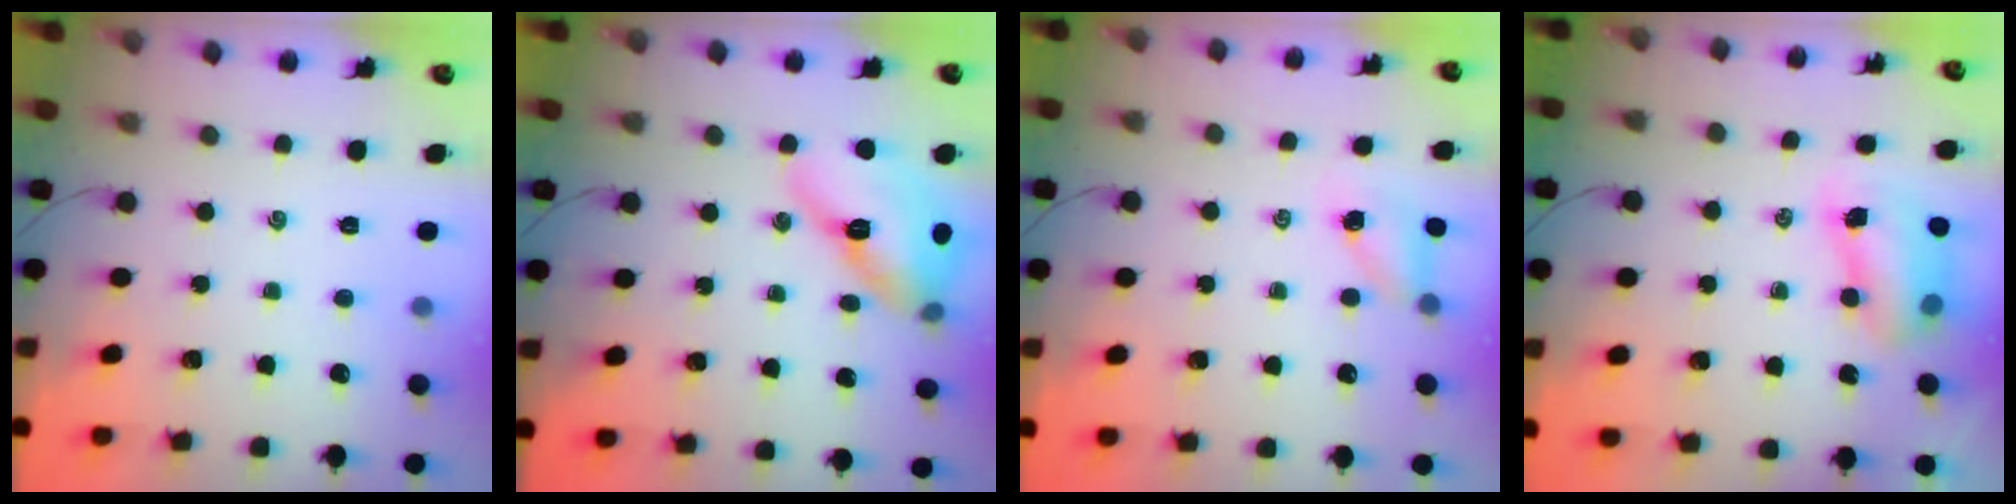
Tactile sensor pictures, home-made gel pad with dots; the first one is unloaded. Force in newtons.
{"total": 16.4, "press": 16.0, "slide": 3.7}
{"total": 4.3, "press": 4.3, "slide": 0.3}
{"total": 8.6, "press": 8.5, "slide": 1.7}